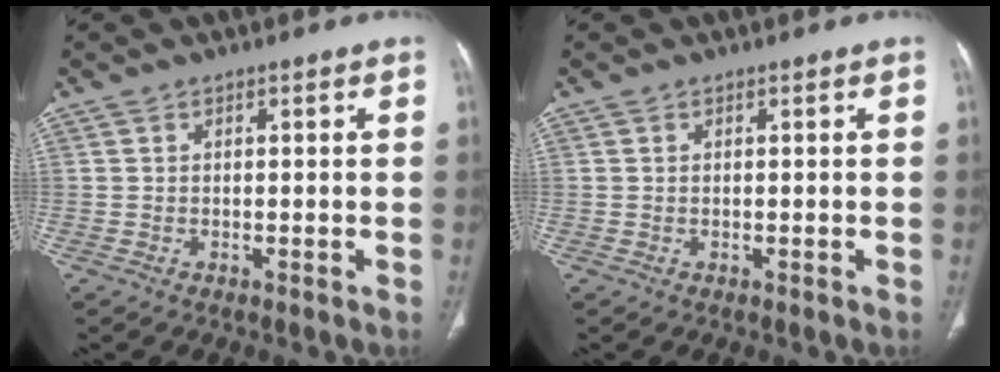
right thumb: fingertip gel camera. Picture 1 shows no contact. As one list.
[{"total": 0.0}]